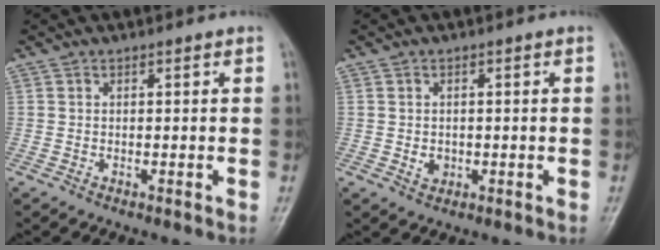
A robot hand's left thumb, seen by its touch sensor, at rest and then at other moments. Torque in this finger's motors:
{"motor_torque": [-0.03, 0.02, 0.08, -0.05, -0.01]}